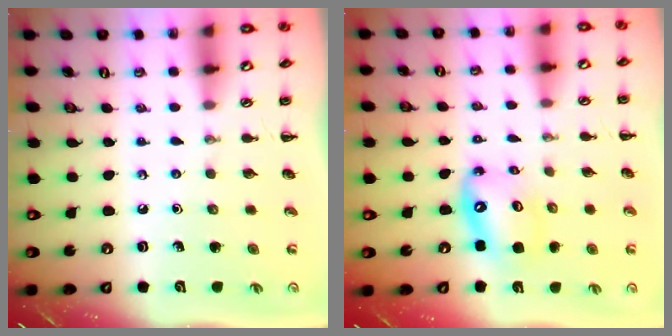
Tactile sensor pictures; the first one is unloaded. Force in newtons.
{"total": 11.0, "press": 10.6, "slide": 2.7}